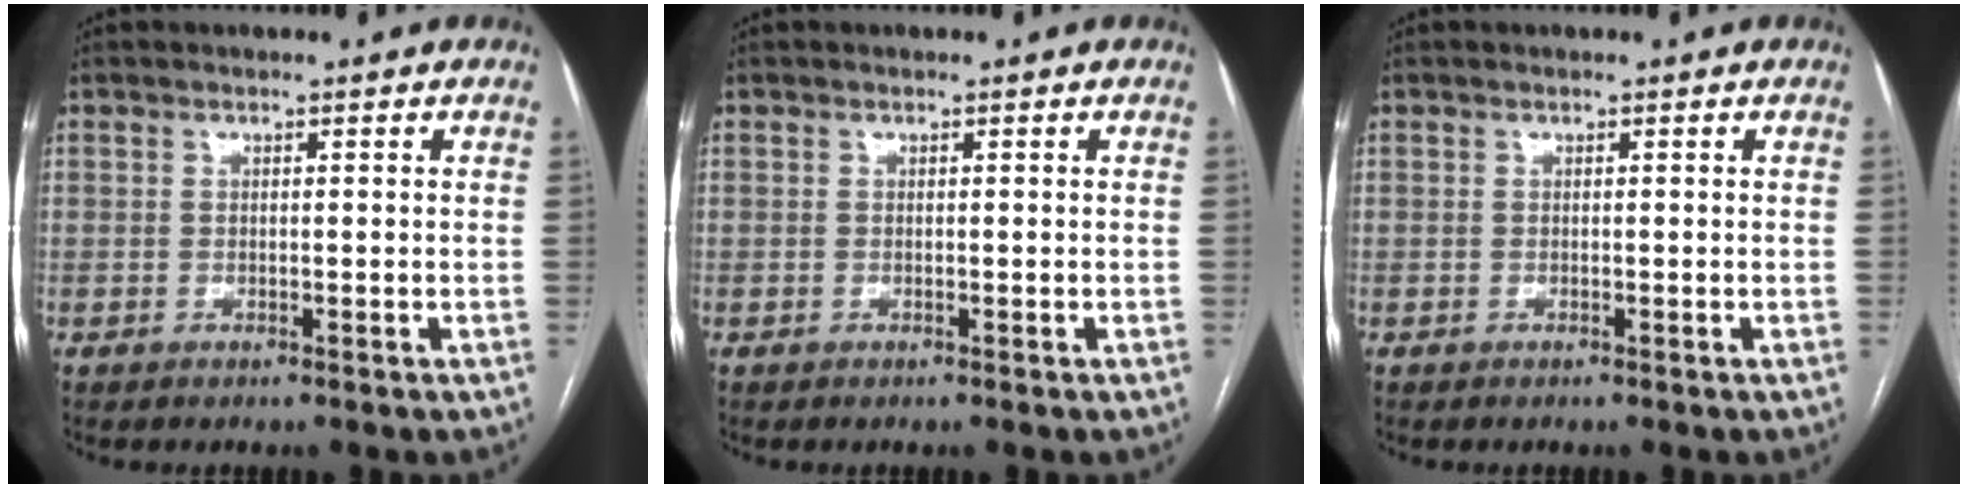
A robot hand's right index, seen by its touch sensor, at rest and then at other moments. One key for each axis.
{"total": 0.0}
{"total": 0.0}